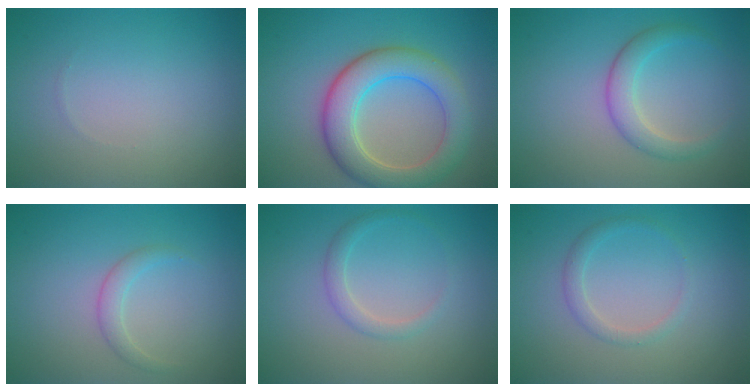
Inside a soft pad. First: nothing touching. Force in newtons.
{"total": 6.6, "press": 6.6, "slide": 0.4}
{"total": 2.7, "press": 2.7, "slide": 0.1}
{"total": 1.4, "press": 1.4, "slide": 0.1}
{"total": 1.4, "press": 1.4, "slide": 0.0}
{"total": 1.5, "press": 1.5, "slide": 0.1}